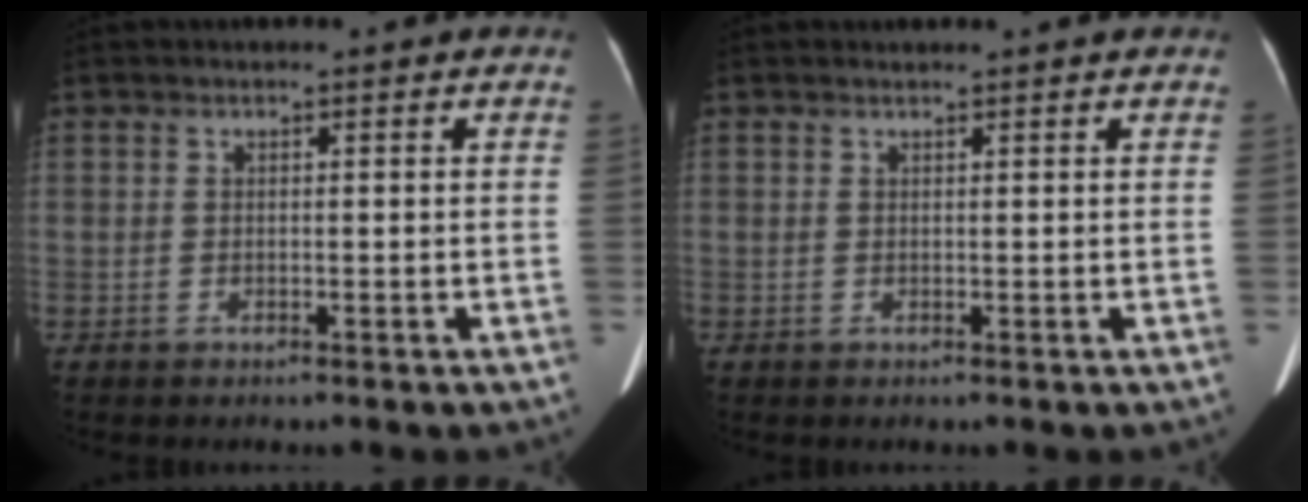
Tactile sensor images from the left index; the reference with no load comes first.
{"total": 1.7, "force": [1.6, -0.1, 0.5], "torque": [-0.008, 0.012, 0.026]}